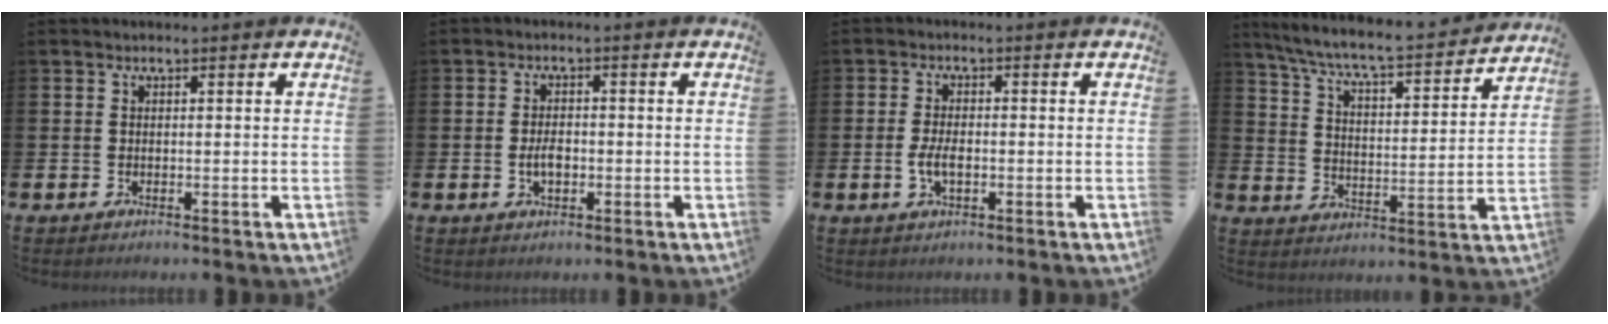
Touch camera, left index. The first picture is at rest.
{"total": 2.7, "force": [-0.4, 1.5, 2.2], "torque": [-0.027, -0.002, -0.012]}
{"total": 3.1, "force": [-0.6, 1.5, 2.7], "torque": [-0.045, 0.000, -0.011]}
{"total": 7.1, "force": [6.5, 0.6, 2.7], "torque": [-0.086, -0.049, 0.108]}